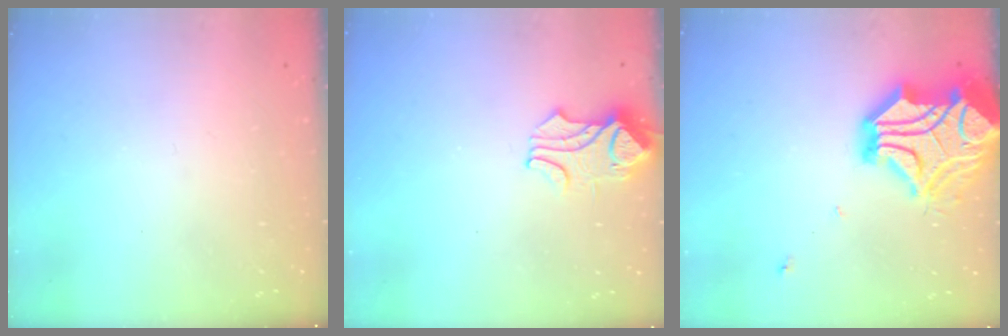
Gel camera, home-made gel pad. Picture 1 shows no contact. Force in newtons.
{"total": 1.5, "press": 1.5, "slide": 0.5}
{"total": 18.1, "press": 17.7, "slide": 3.5}